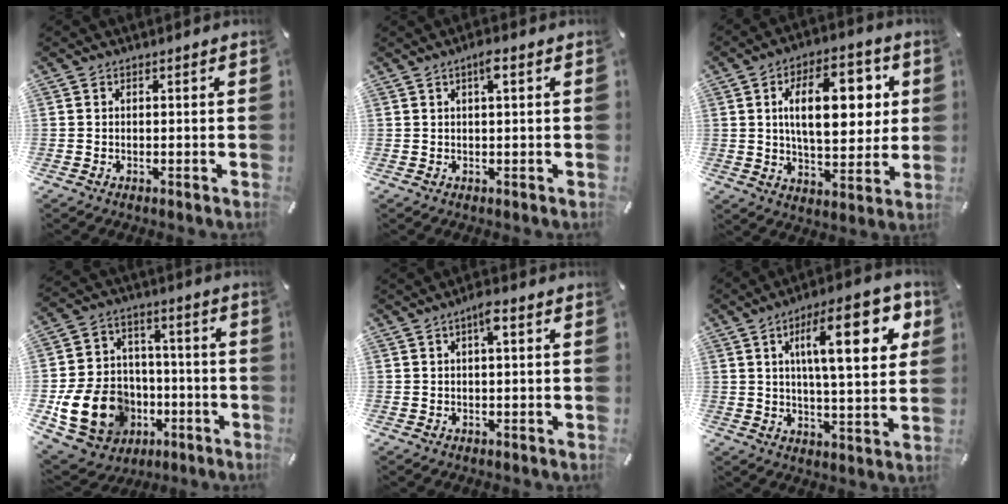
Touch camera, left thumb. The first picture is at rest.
{"total": 2.8, "force": [1.1, 0.6, 2.5], "torque": [-0.053, 0.005, 0.016]}
{"total": 17.8, "force": [4.3, 9.3, 14.5], "torque": [-0.219, 0.008, 0.065]}
{"total": 17.7, "force": [-5.3, 14.3, 9.0], "torque": [-0.155, 0.030, -0.081]}
{"total": 3.4, "force": [1.1, 0.8, 3.1], "torque": [-0.056, 0.003, 0.015]}
{"total": 19.3, "force": [7.0, 6.2, 16.9], "torque": [-0.250, -0.011, 0.098]}